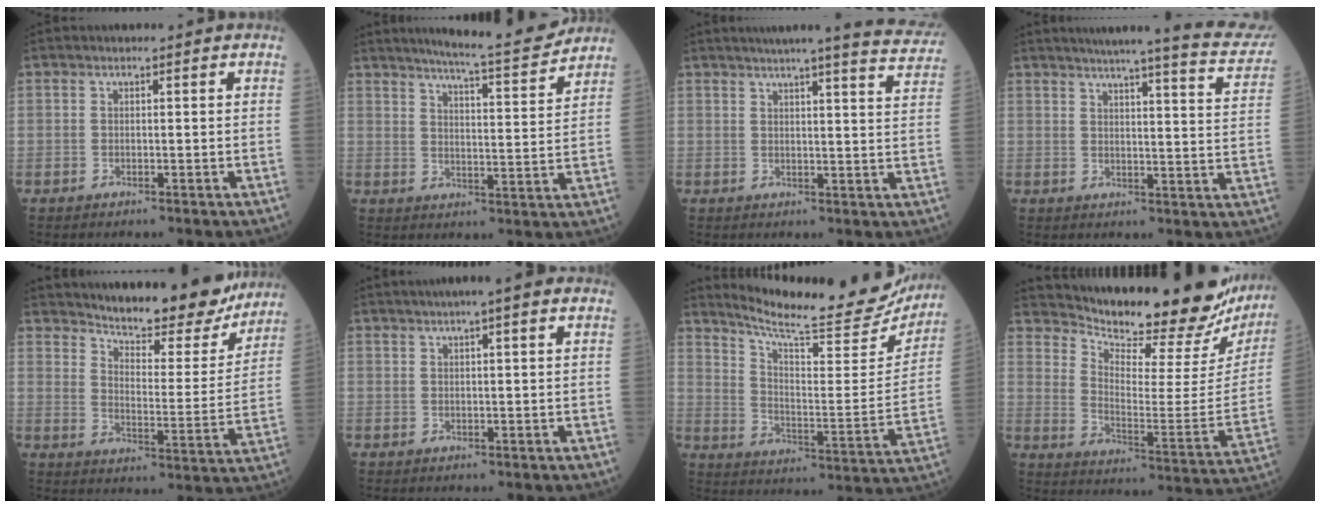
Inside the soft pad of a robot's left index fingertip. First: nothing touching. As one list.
[{"total": 12.4, "force": [11.4, -0.1, 4.8], "torque": [-0.074, -0.012, 0.155]}, {"total": 15.2, "force": [13.9, 0.0, 6.1], "torque": [-0.078, -0.037, 0.151]}, {"total": 19.0, "force": [17.0, 0.3, 8.4], "torque": [-0.108, -0.045, 0.192]}, {"total": 17.5, "force": [16.0, 3.3, 6.3], "torque": [-0.084, -0.029, 0.211]}, {"total": 5.6, "force": [3.5, 0.4, 4.3], "torque": [-0.064, 0.028, 0.051]}, {"total": 22.8, "force": [21.3, 2.7, 7.6], "torque": [-0.122, -0.063, 0.282]}, {"total": 24.7, "force": [23.3, 4.3, 7.1], "torque": [-0.115, -0.093, 0.303]}]